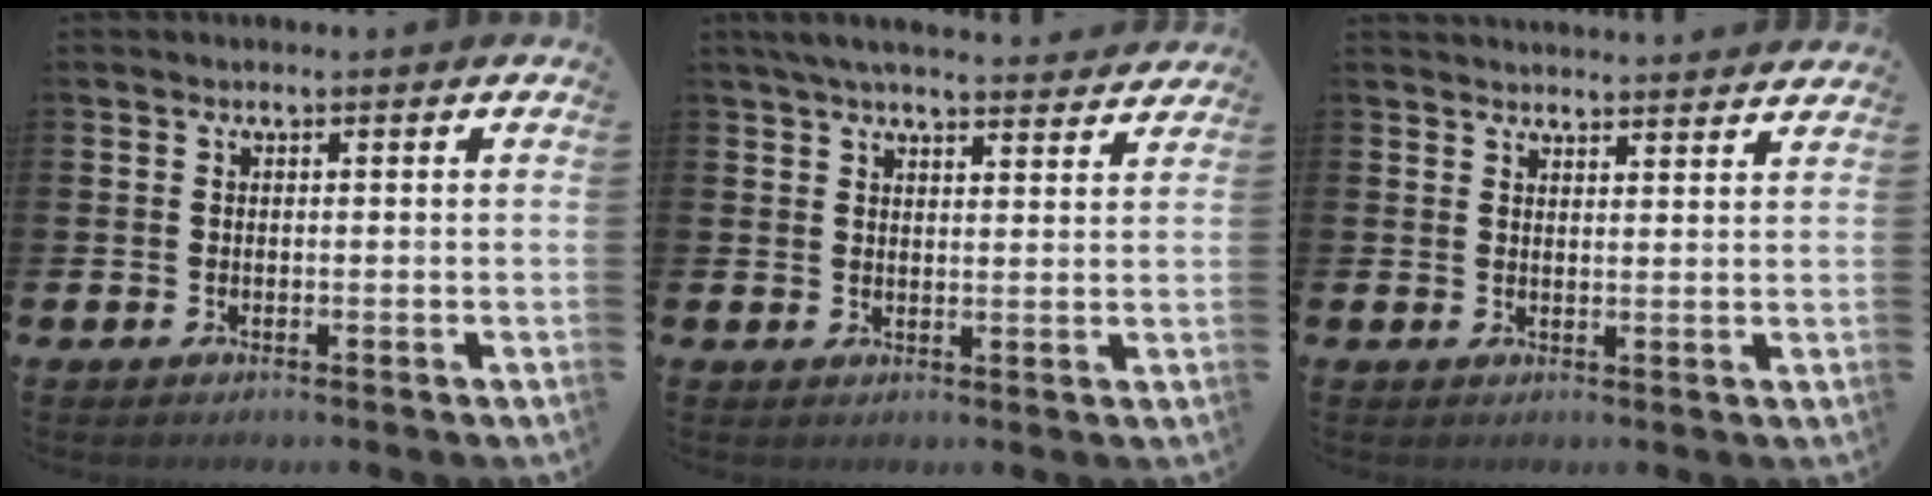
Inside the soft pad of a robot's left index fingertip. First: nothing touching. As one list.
[{"total": 5.1, "force": [4.8, 0.6, 1.6], "torque": [-0.039, -0.021, 0.086]}, {"total": 3.4, "force": [3.4, -0.1, -0.2], "torque": [0.000, -0.022, 0.061]}]